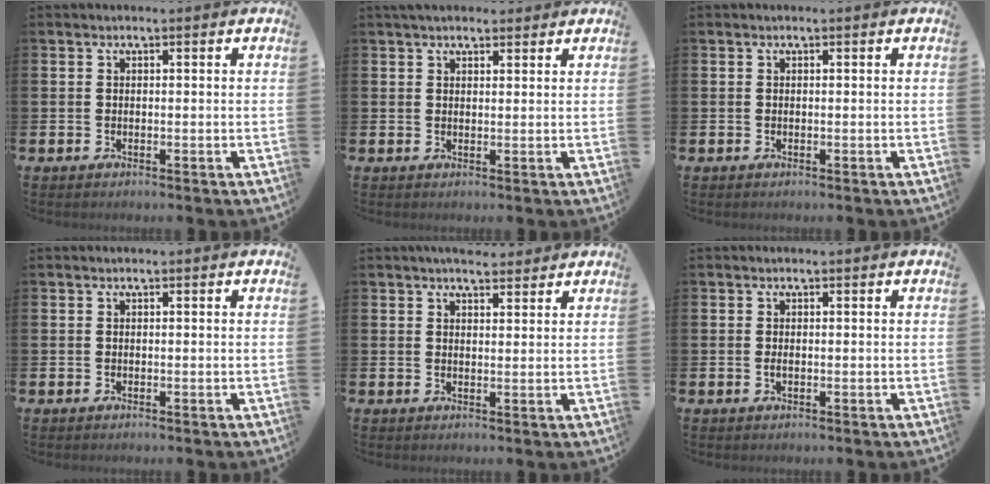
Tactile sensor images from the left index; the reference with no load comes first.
{"total": 3.0, "force": [2.7, 1.1, 0.7], "torque": [-0.009, -0.005, 0.048]}
{"total": 0.0}
{"total": 0.0}
{"total": 4.1, "force": [3.8, 1.2, 0.8], "torque": [-0.013, -0.015, 0.069]}
{"total": 0.6, "force": [0.0, 0.3, 0.6], "torque": [-0.009, 0.001, -0.001]}